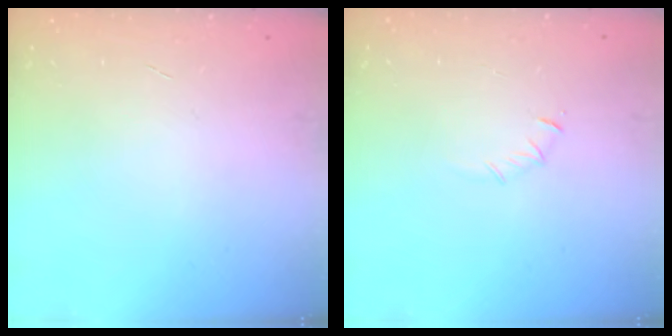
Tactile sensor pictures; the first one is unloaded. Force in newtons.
{"total": 3.5, "press": 3.3, "slide": 1.1}